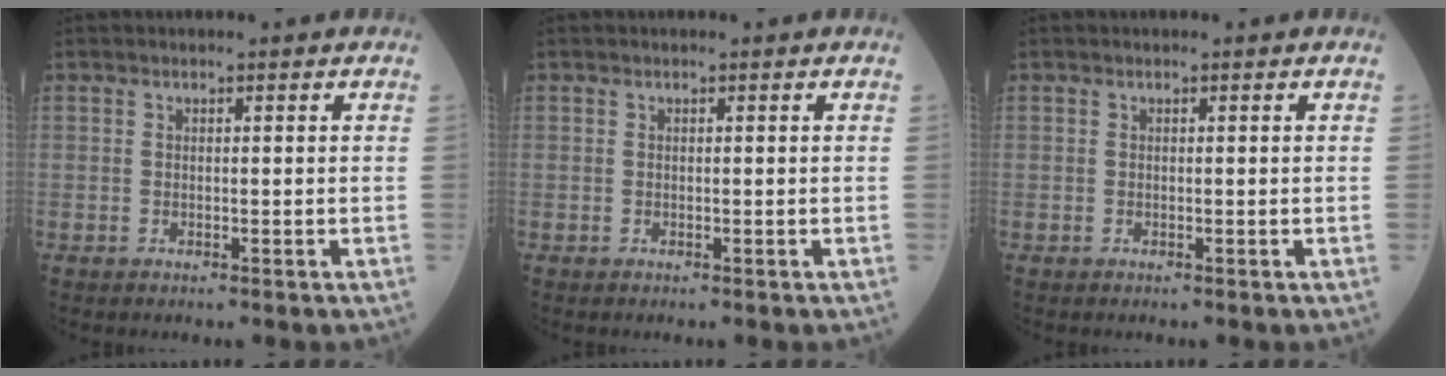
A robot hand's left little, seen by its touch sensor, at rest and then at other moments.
{"total": 0.0}
{"total": 0.0}